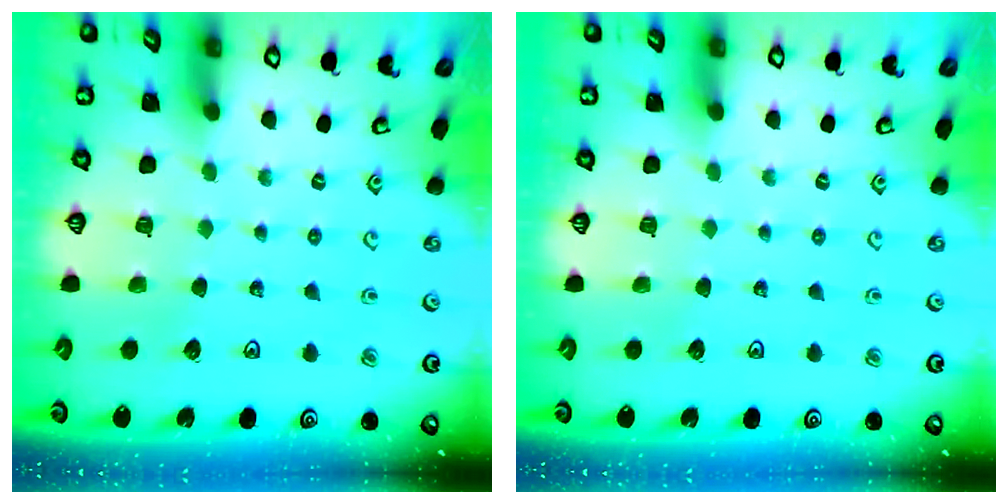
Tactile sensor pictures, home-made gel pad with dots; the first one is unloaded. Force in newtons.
{"total": 0.0}